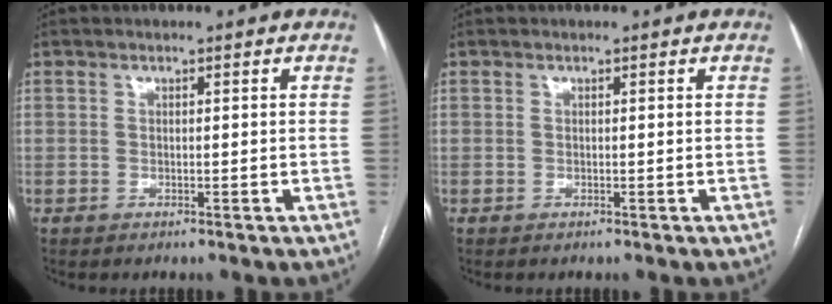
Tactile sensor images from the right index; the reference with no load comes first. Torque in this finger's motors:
{"motor_torque": [0.00, 0.00, 0.00, 0.00]}